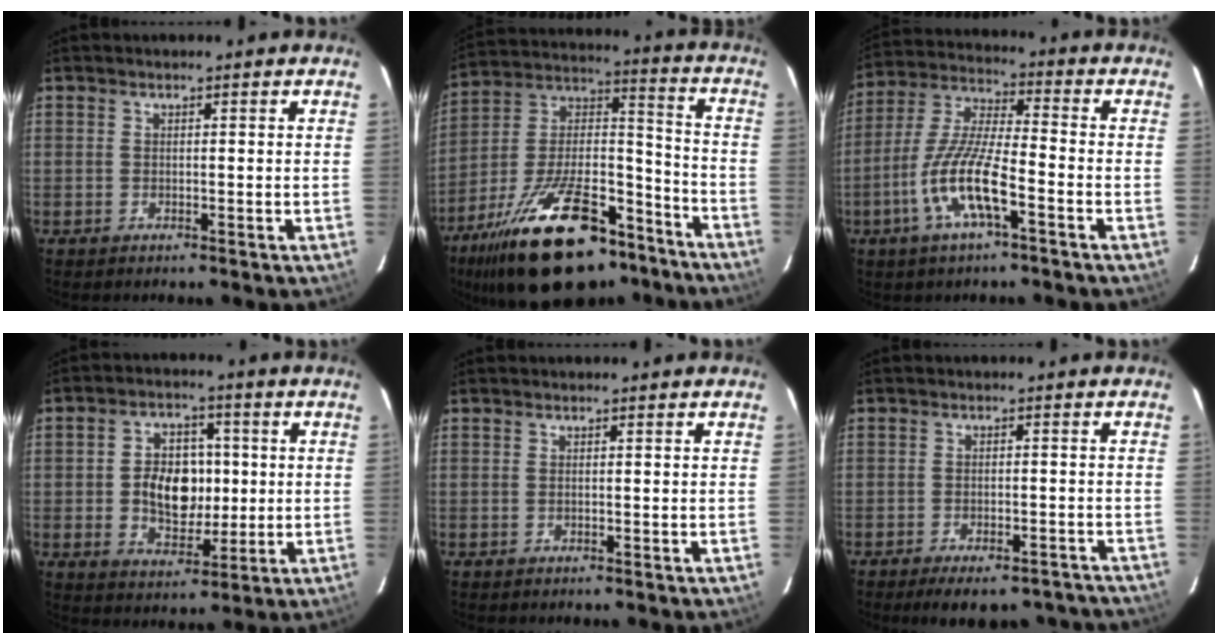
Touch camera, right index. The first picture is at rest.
{"total": 29.5, "force": [-19.8, 12.5, 18.0], "torque": [-0.327, 0.009, -0.301]}
{"total": 12.2, "force": [-5.3, 2.3, 10.8], "torque": [-0.229, -0.004, -0.105]}
{"total": 10.4, "force": [-0.2, 7.4, 7.3], "torque": [-0.136, 0.014, 0.007]}
{"total": 0.0}
{"total": 13.2, "force": [-11.2, 4.6, 5.4], "torque": [-0.105, 0.003, -0.135]}